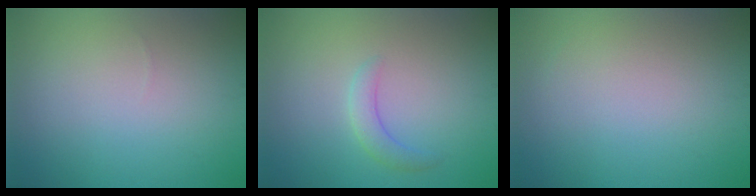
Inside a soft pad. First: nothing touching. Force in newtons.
{"total": 1.8, "press": 1.8, "slide": 0.1}
{"total": 0.0}